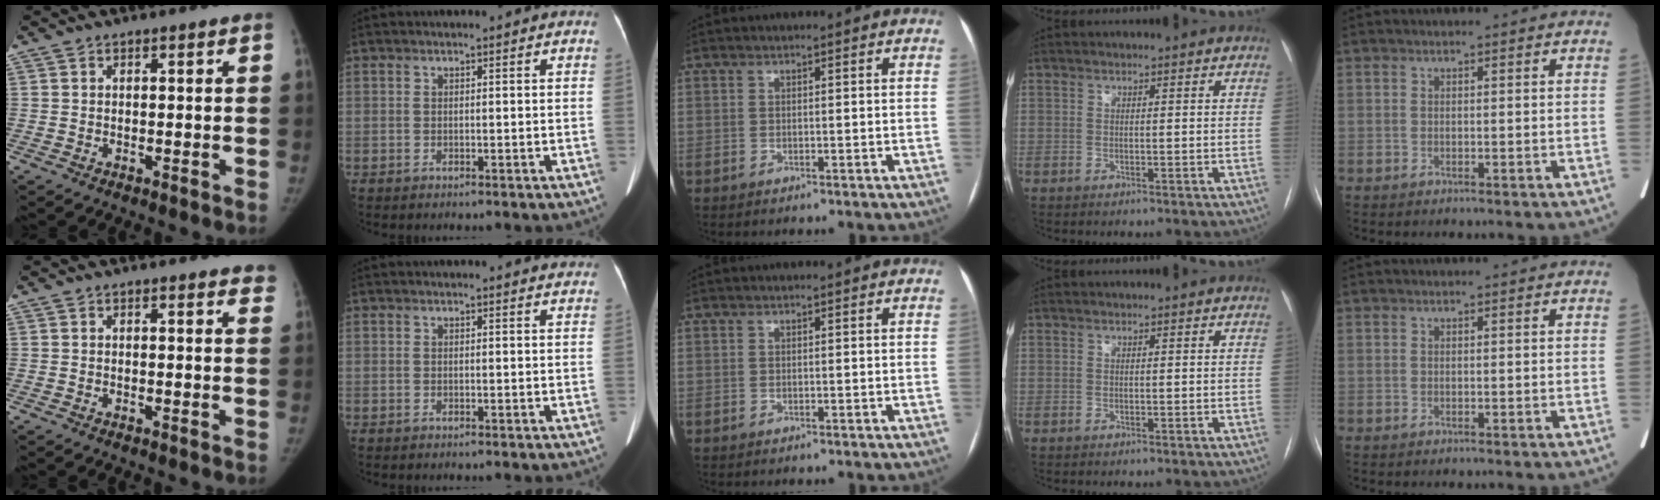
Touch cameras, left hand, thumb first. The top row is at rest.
{"thumb": {"total": 2.8, "force": [2.4, 0.9, 0.9], "torque": [0.010, -0.007, 0.012]}, "index": {"total": 1.8, "force": [1.8, 0.4, 0.1], "torque": [-0.013, -0.003, 0.004]}}